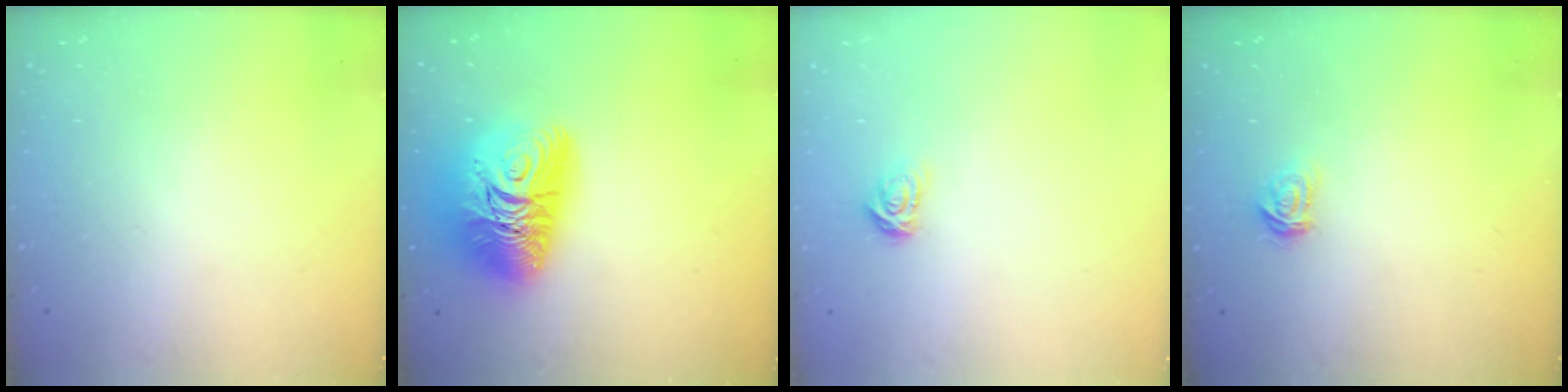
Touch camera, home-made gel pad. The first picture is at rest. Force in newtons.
{"total": 17.6, "press": 17.5, "slide": 1.7}
{"total": 3.8, "press": 3.8, "slide": 0.4}
{"total": 3.0, "press": 3.0, "slide": 0.3}